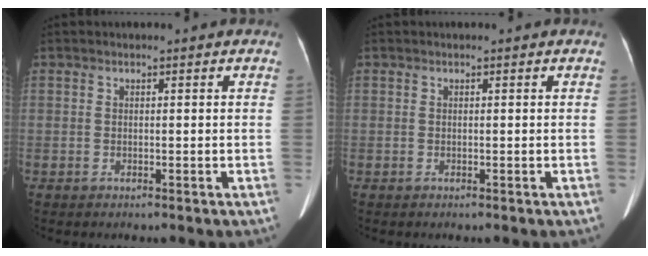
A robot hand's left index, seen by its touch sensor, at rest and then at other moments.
{"total": 0.0}